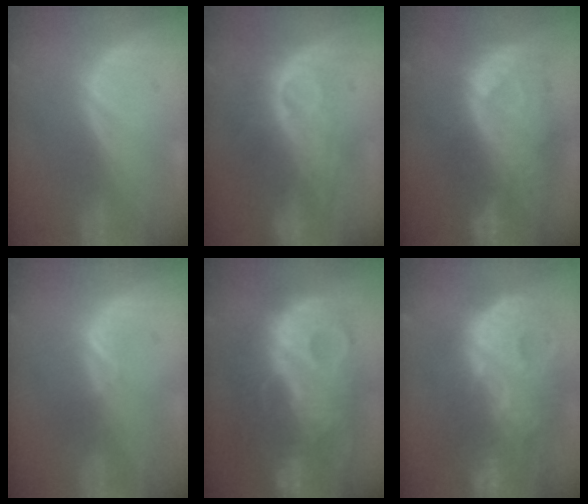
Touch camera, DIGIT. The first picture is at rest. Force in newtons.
{"total": 9.4, "press": 8.2, "slide": 4.5}
{"total": 11.4, "press": 9.9, "slide": 5.7}
{"total": 1.4, "press": 1.2, "slide": 0.6}
{"total": 13.7, "press": 13.7, "slide": 1.1}
{"total": 14.8, "press": 12.8, "slide": 7.4}